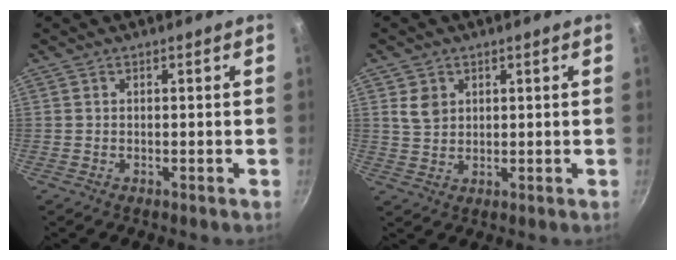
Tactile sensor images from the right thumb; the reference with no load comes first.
{"total": 4.0, "force": [1.4, 3.3, 1.8], "torque": [-0.019, -0.001, 0.029]}